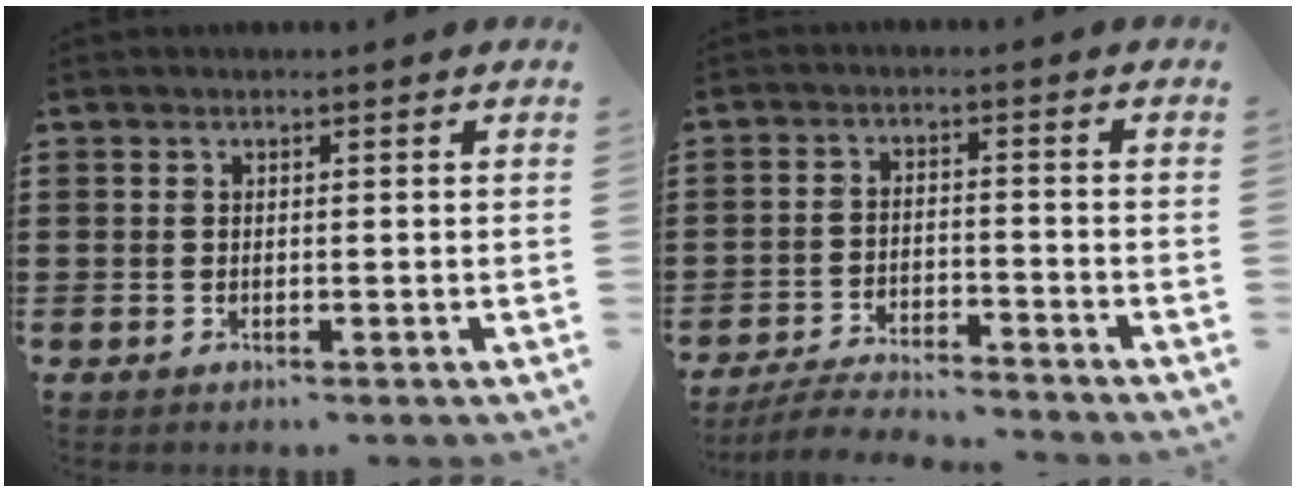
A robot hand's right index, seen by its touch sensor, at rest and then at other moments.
{"total": 4.4, "force": [-4.3, 0.2, 0.9], "torque": [-0.024, -0.001, -0.090]}